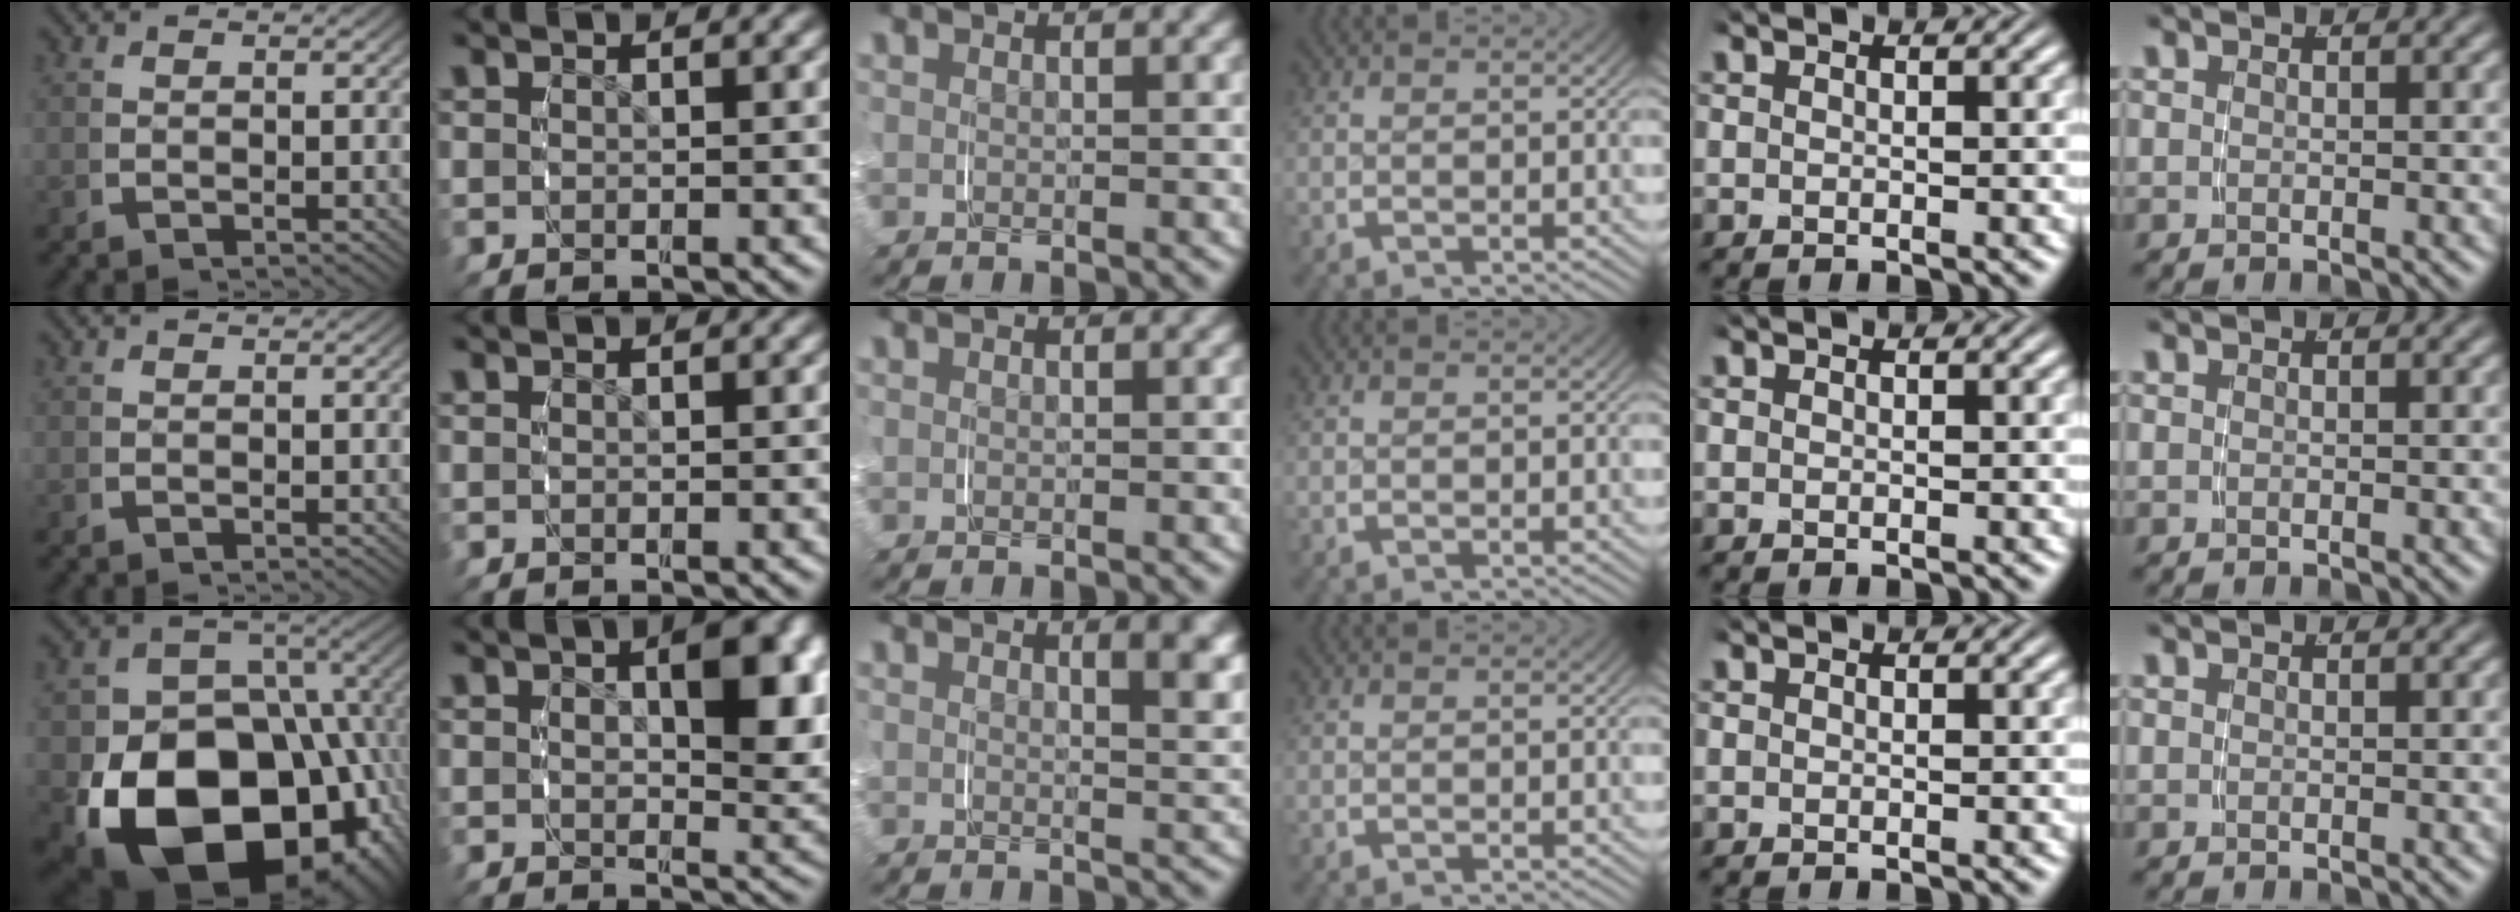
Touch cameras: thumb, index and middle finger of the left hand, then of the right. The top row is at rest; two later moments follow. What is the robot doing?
{"motion": "grasp_and_lifting", "object": "glasses case"}